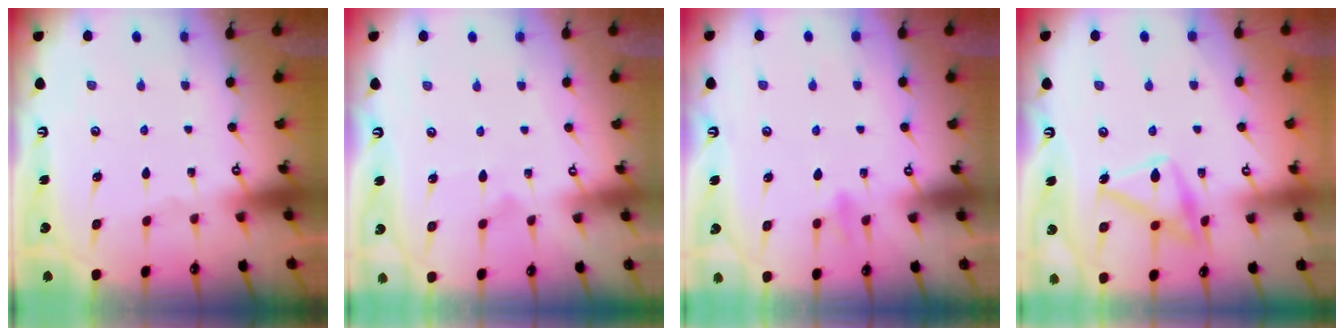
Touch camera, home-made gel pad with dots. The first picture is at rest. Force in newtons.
{"total": 6.3, "press": 6.3, "slide": 0.3}
{"total": 6.6, "press": 6.5, "slide": 1.2}
{"total": 16.6, "press": 16.6, "slide": 0.9}